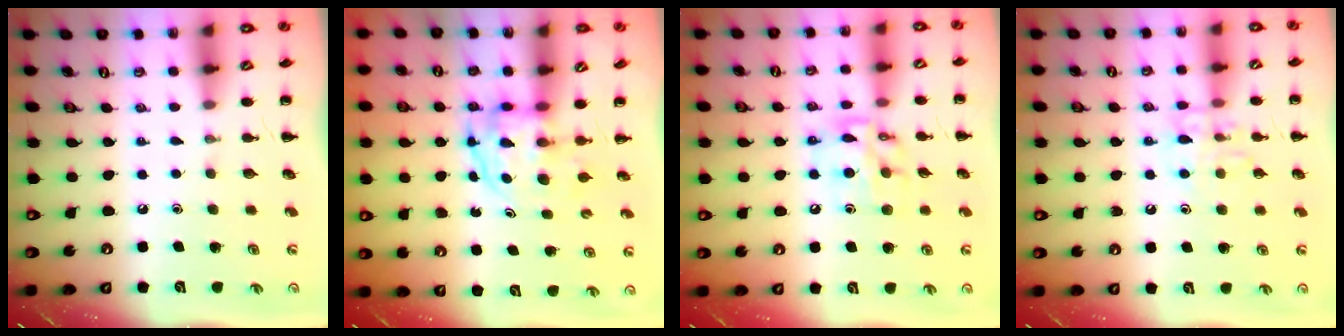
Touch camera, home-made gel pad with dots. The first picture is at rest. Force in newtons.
{"total": 3.8, "press": 3.8, "slide": 0.3}
{"total": 12.3, "press": 12.2, "slide": 2.0}
{"total": 9.9, "press": 9.8, "slide": 0.7}